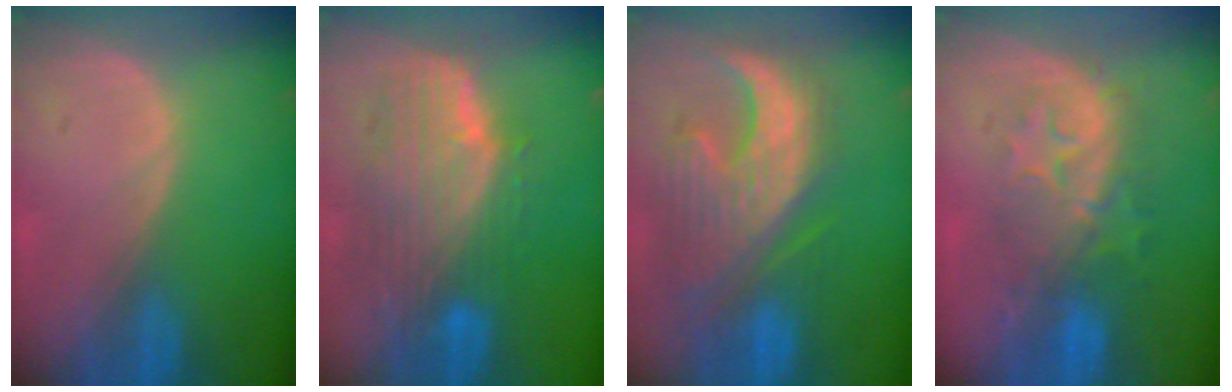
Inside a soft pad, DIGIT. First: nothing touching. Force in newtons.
{"total": 10.0, "press": 8.9, "slide": 4.6}
{"total": 12.3, "press": 11.1, "slide": 5.3}
{"total": 8.4, "press": 8.3, "slide": 1.1}